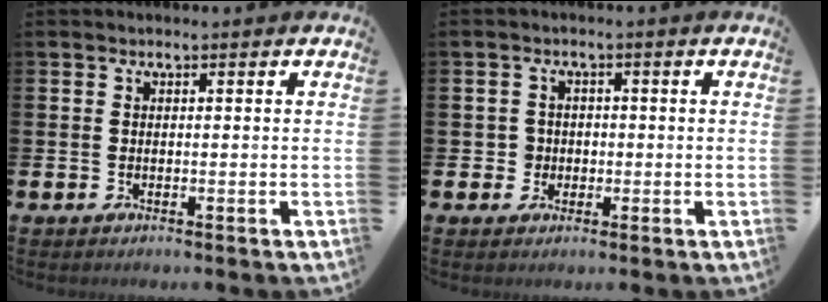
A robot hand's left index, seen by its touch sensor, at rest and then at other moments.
{"total": 2.3, "force": [-0.3, 2.2, 0.3], "torque": [-0.004, 0.004, -0.014]}